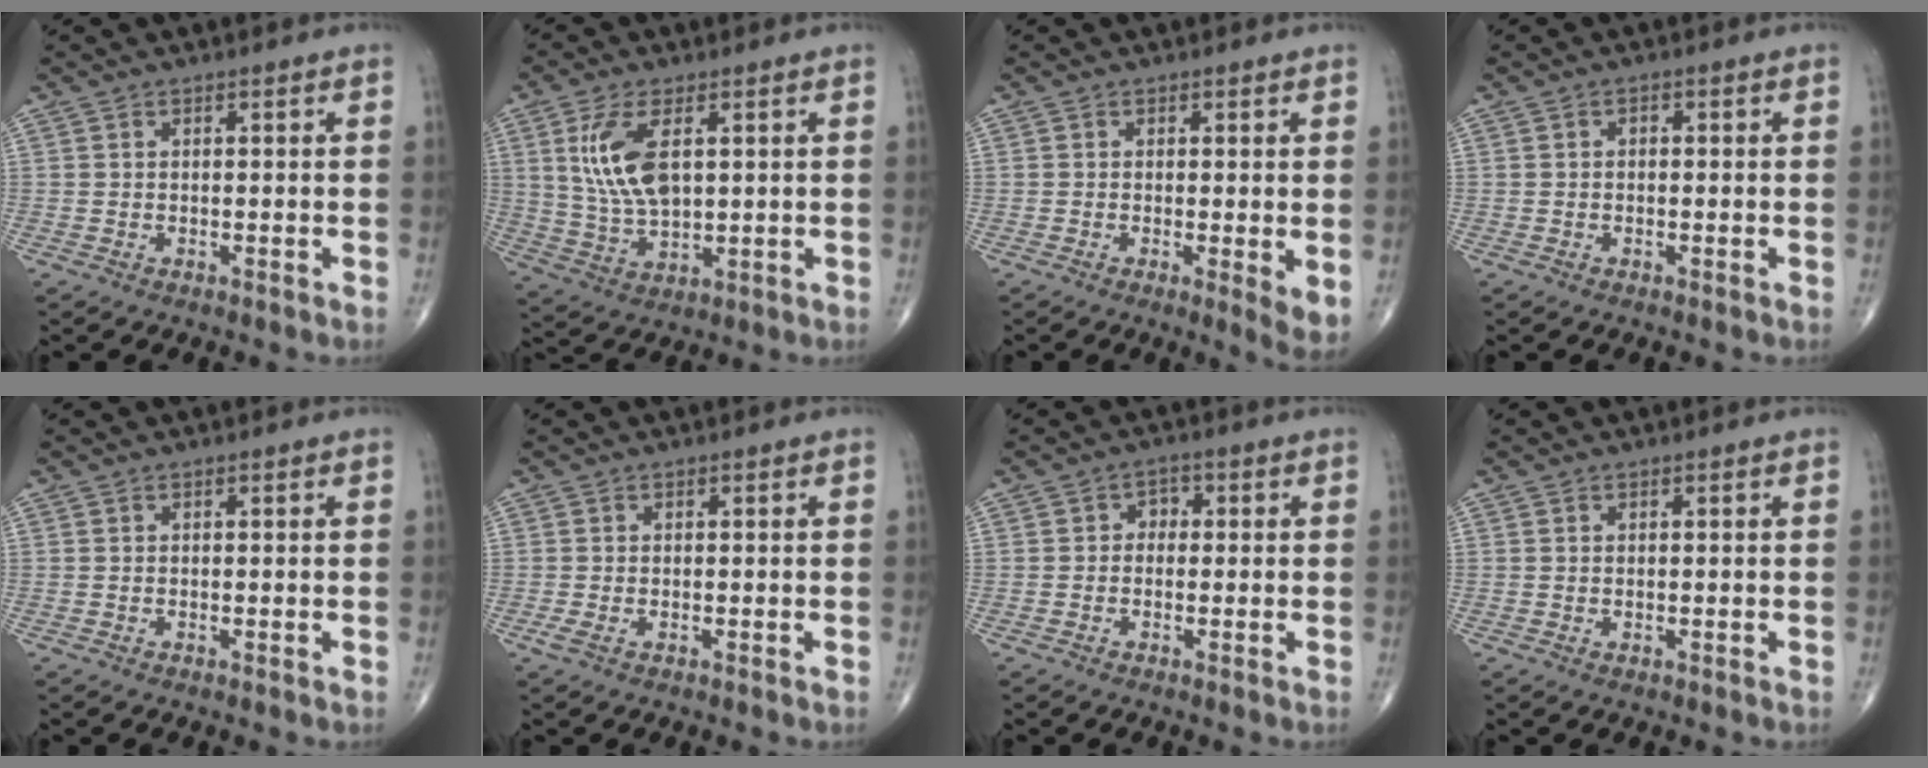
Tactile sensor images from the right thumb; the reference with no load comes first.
{"total": 10.9, "force": [3.0, 5.4, 9.1], "torque": [-0.182, -0.012, 0.065]}
{"total": 4.0, "force": [-0.2, 0.9, 3.9], "torque": [-0.061, -0.014, -0.008]}
{"total": 0.8, "force": [0.0, 0.6, 0.5], "torque": [-0.002, 0.002, -0.004]}
{"total": 0.0}
{"total": 1.1, "force": [-0.4, 0.5, 0.9], "torque": [-0.026, -0.004, -0.009]}
{"total": 2.3, "force": [-0.1, 1.9, 1.3], "torque": [0.003, 0.010, -0.013]}
{"total": 0.0}